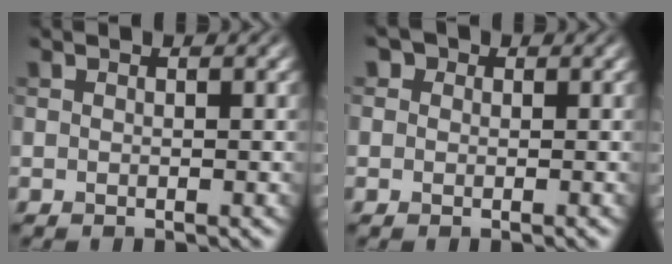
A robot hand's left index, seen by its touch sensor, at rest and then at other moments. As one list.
[{"total": 2.2, "force": [1.1, 1.7, 0.8], "torque": [-0.003, 0.006, -0.008]}]